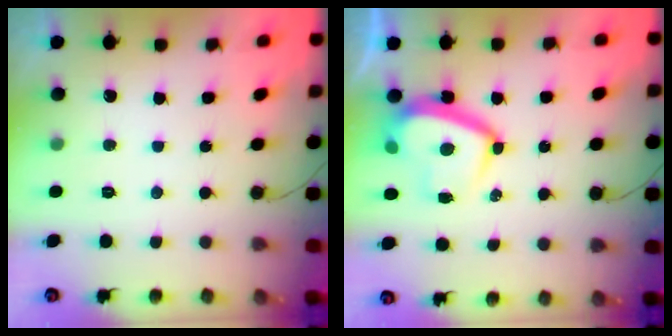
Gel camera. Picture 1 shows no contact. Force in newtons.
{"total": 11.9, "press": 11.8, "slide": 0.9}